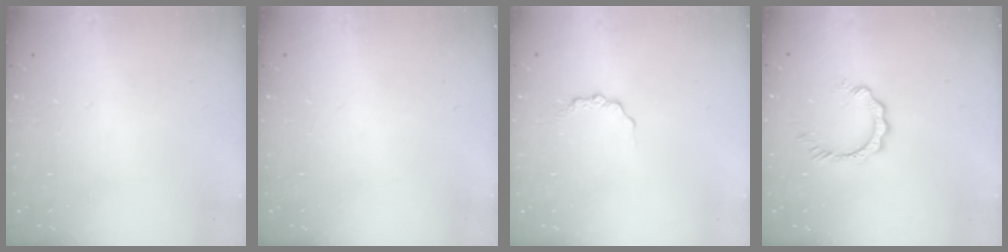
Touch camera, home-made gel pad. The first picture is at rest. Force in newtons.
{"total": 0.0}
{"total": 2.6, "press": 2.6, "slide": 0.4}
{"total": 2.9, "press": 2.9, "slide": 0.4}